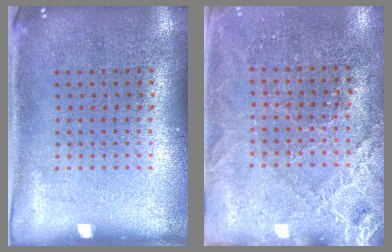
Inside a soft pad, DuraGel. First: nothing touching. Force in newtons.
{"total": 2.8, "press": 2.8, "slide": 0.2}